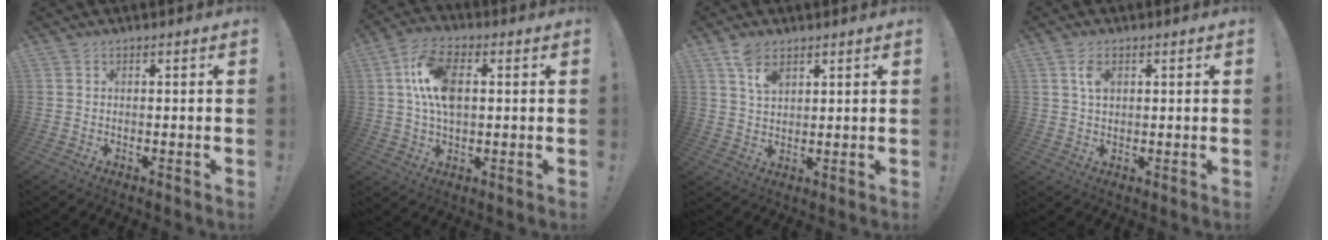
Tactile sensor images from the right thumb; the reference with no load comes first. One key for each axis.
{"total": 12.4, "fx": 1.9, "fy": 7.1, "fz": 9.9, "tx": -0.189, "ty": 0.007, "tz": 0.036}
{"total": 6.1, "fx": 3.9, "fy": 3.1, "fz": 3.5, "tx": -0.060, "ty": -0.014, "tz": 0.071}
{"total": 4.1, "fx": 1.4, "fy": 2.4, "fz": 3.1, "tx": -0.045, "ty": -0.002, "tz": 0.020}